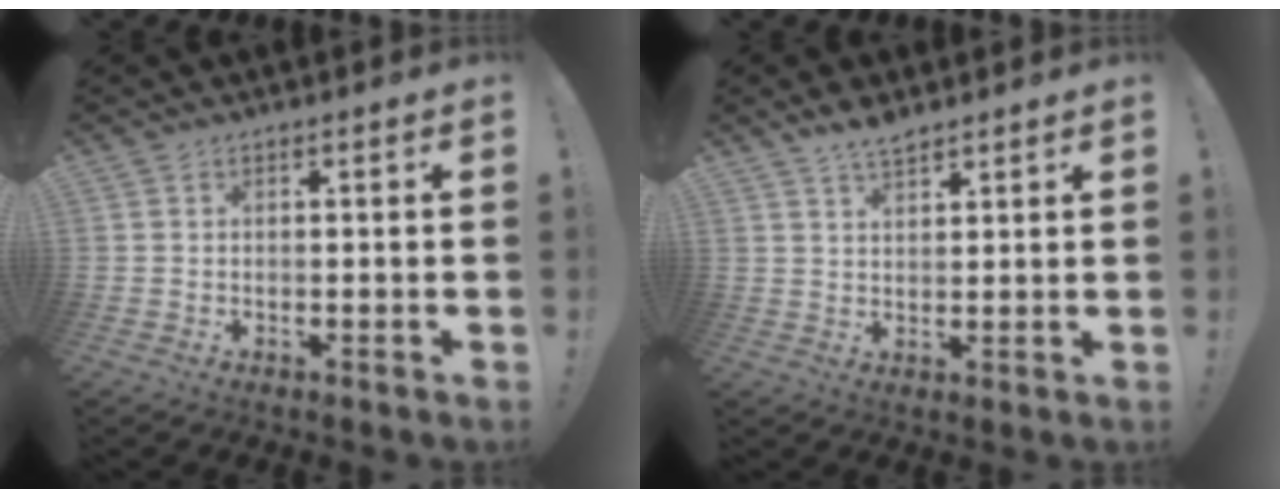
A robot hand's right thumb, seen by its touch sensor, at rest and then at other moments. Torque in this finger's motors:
{"motor_torque": [-0.01, 0.93, 0.22, 0.40, 0.00]}